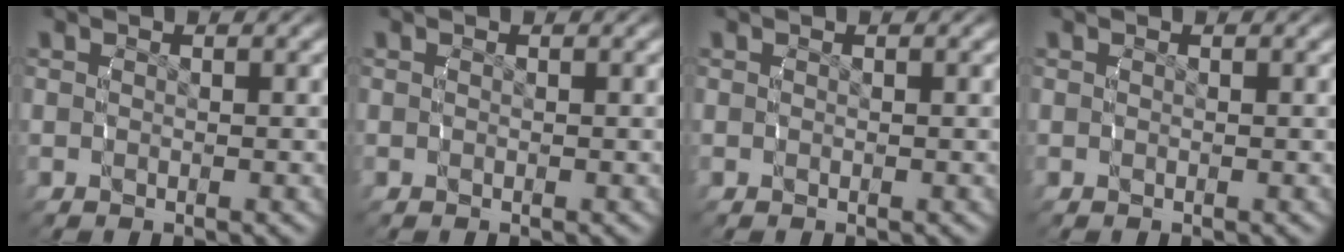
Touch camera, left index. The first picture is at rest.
{"total": 0.0}
{"total": 0.0}
{"total": 0.0}